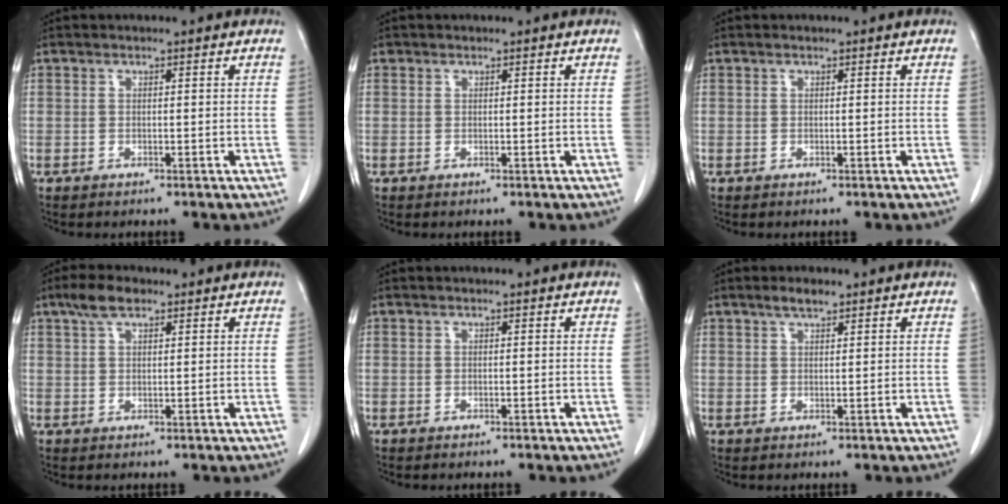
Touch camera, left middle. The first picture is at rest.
{"total": 0.0}
{"total": 0.0}
{"total": 4.0, "force": [2.7, 1.5, 2.6], "torque": [-0.057, 0.012, 0.052]}
{"total": 0.0}
{"total": 2.4, "force": [1.8, 0.6, 1.4], "torque": [-0.031, 0.004, 0.033]}